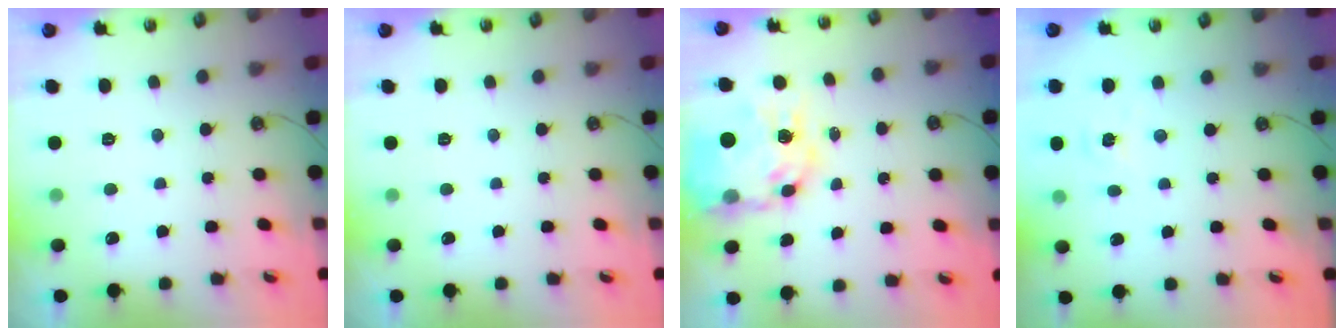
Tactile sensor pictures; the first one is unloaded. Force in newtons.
{"total": 0.0}
{"total": 15.3, "press": 15.2, "slide": 1.5}
{"total": 1.4, "press": 1.4, "slide": 0.2}